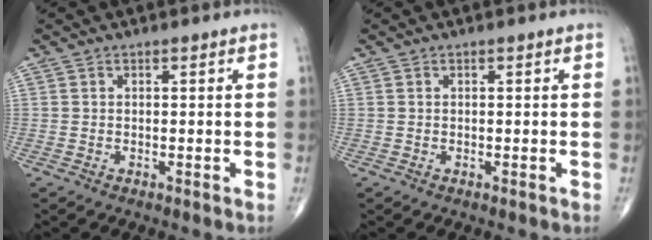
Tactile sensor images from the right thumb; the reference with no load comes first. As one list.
[{"total": 0.0}]